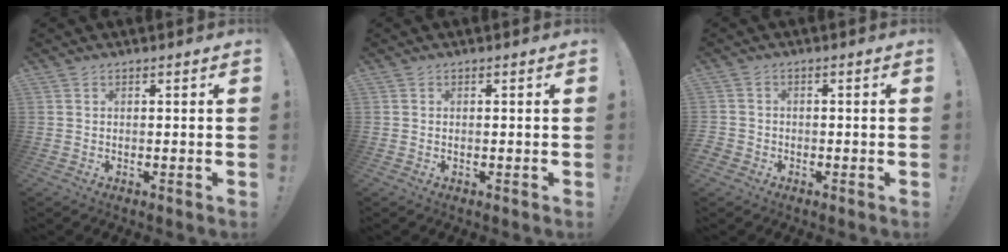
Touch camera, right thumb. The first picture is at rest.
{"total": 0.0}
{"total": 2.3, "force": [-1.4, 1.7, 0.8], "torque": [-0.014, 0.006, -0.025]}